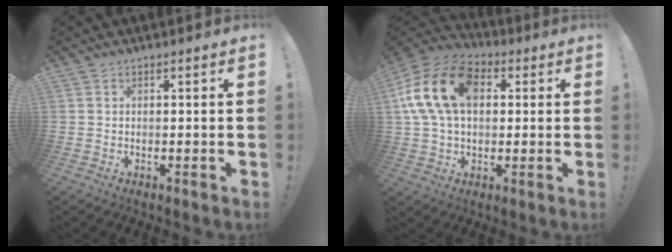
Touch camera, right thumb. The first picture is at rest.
{"total": 19.1, "force": [4.6, 12.8, 13.4], "torque": [-0.256, 0.007, 0.084]}